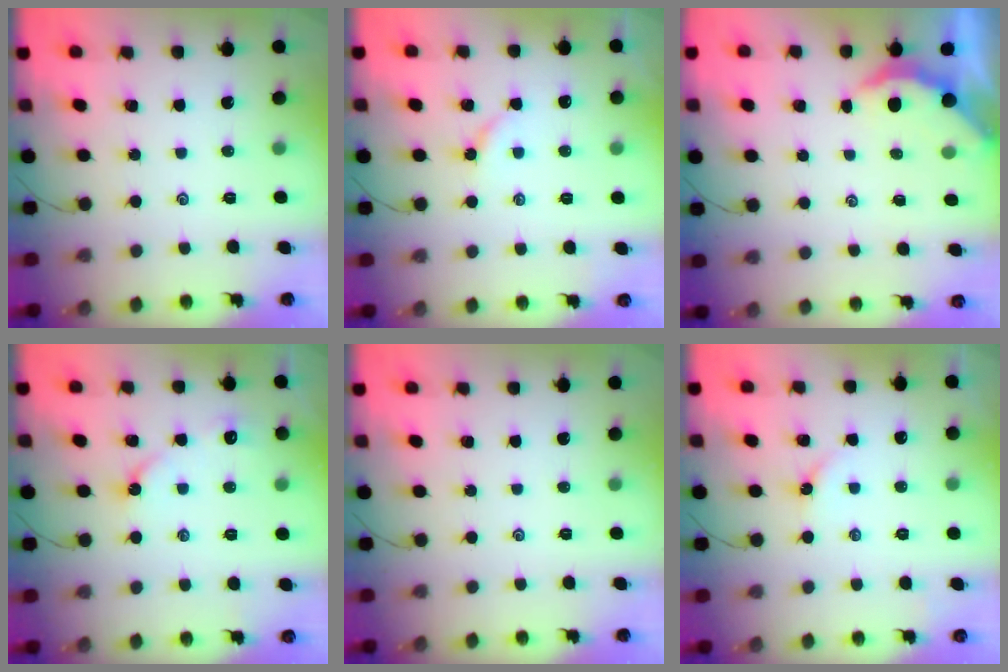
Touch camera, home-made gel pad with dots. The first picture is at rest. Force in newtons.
{"total": 2.7, "press": 2.6, "slide": 0.5}
{"total": 2.3, "press": 2.3, "slide": 0.2}
{"total": 4.2, "press": 4.2, "slide": 0.6}
{"total": 0.0}
{"total": 3.0, "press": 3.0, "slide": 0.4}